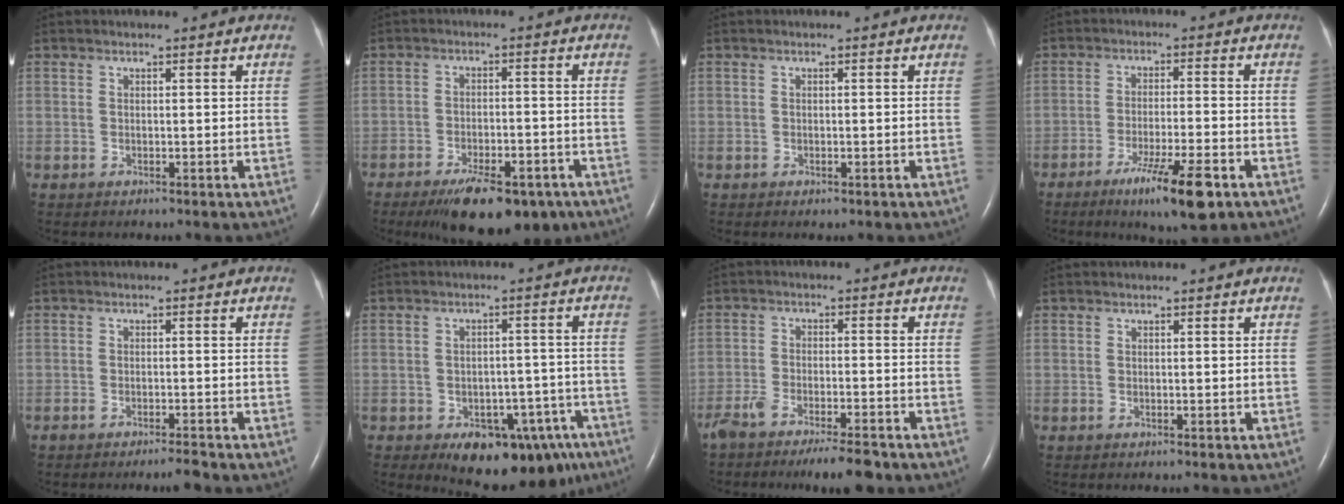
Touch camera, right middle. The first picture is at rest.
{"total": 12.2, "force": [-8.3, 4.5, 7.8], "torque": [-0.114, -0.006, -0.124]}
{"total": 0.5, "force": [-0.3, 0.3, 0.3], "torque": [-0.008, -0.001, -0.003]}
{"total": 9.6, "force": [-5.6, 0.5, 7.8], "torque": [-0.136, -0.021, -0.088]}
{"total": 2.1, "force": [-1.9, -0.1, 0.9], "torque": [-0.021, -0.004, -0.033]}
{"total": 13.7, "force": [-9.0, 6.8, 7.8], "torque": [-0.069, 0.023, -0.116]}
{"total": 9.8, "force": [-7.9, 1.6, 5.6], "torque": [-0.092, -0.012, -0.125]}
{"total": 0.0}